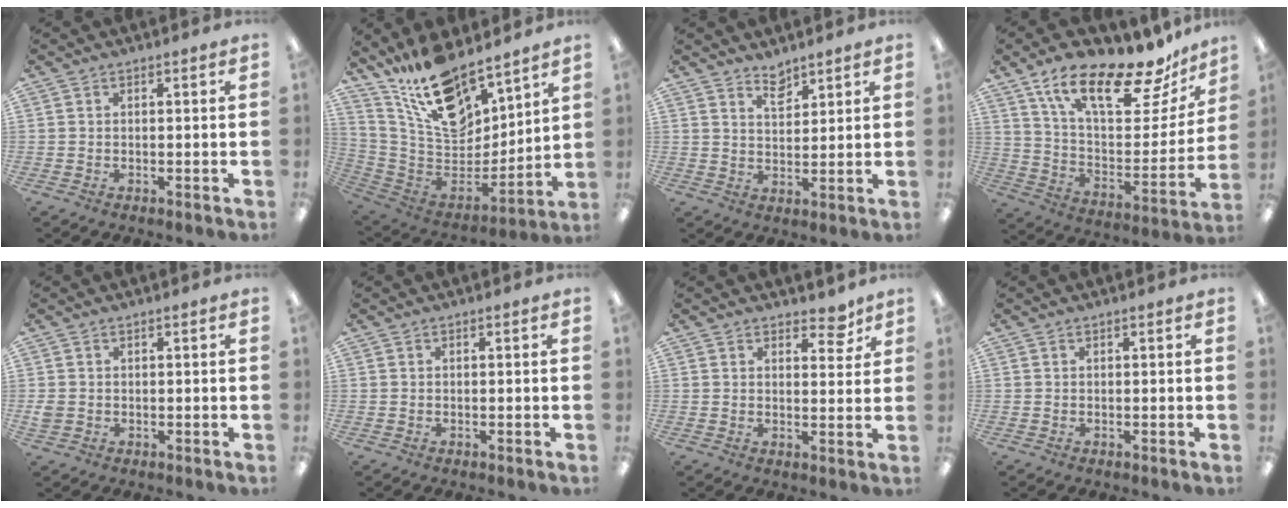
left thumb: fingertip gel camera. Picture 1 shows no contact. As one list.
[{"total": 19.2, "force": [15.0, 7.6, 9.4], "torque": [-0.176, -0.100, 0.271]}, {"total": 4.7, "force": [4.1, 1.9, 1.5], "torque": [-0.014, -0.027, 0.071]}, {"total": 21.1, "force": [15.4, 7.0, 12.6], "torque": [-0.203, -0.101, 0.260]}, {"total": 1.9, "force": [0.1, 1.7, 0.7], "torque": [-0.004, 0.000, -0.001]}, {"total": 0.0}, {"total": 6.2, "force": [4.8, 2.9, 2.8], "torque": [-0.018, -0.029, 0.078]}, {"total": 0.0}]